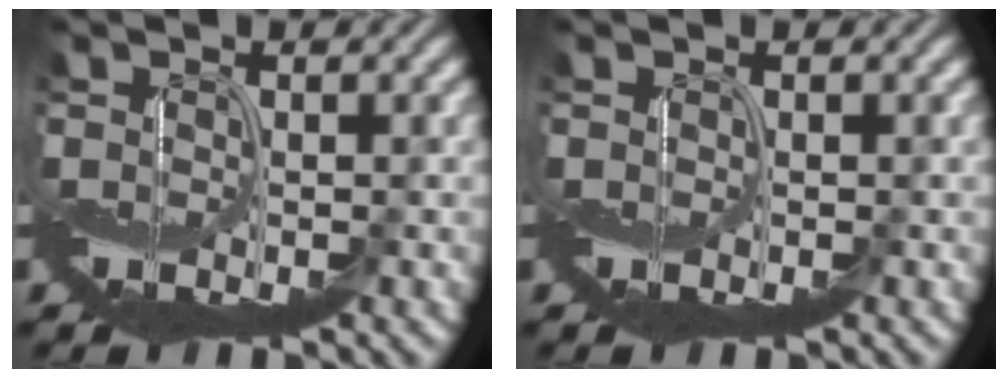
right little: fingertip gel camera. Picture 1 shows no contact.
{"total": 0.0}